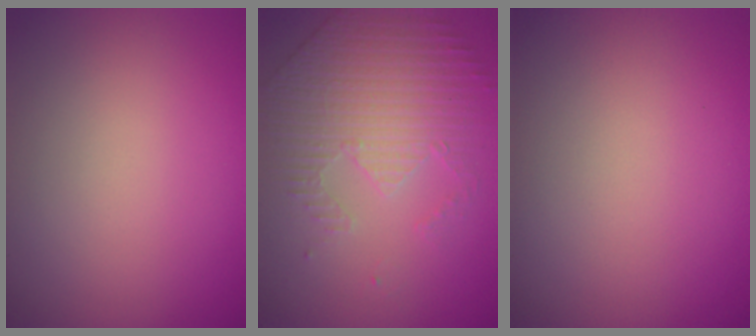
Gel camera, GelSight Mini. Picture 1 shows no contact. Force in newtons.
{"total": 4.4, "press": 3.3, "slide": 3.0}
{"total": 0.0}